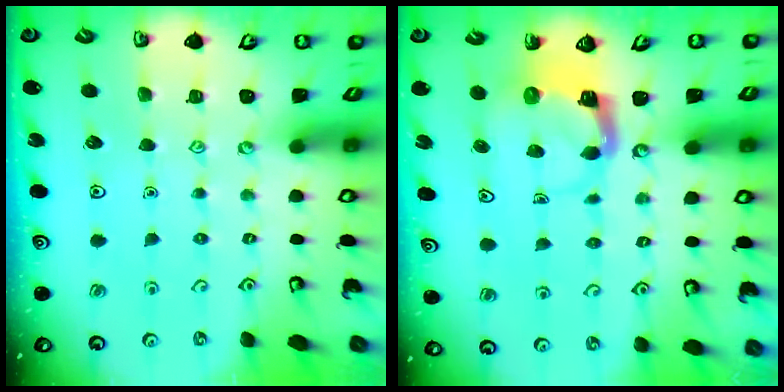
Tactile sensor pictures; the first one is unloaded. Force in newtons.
{"total": 4.2, "press": 4.2, "slide": 0.3}